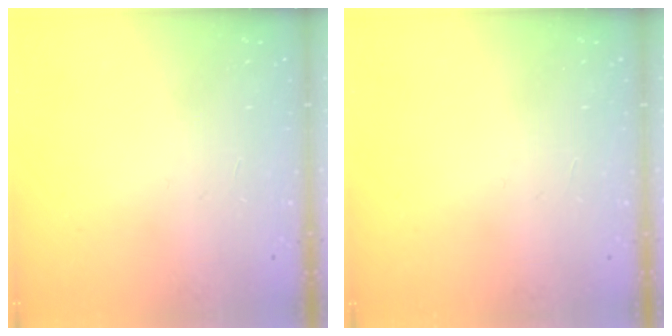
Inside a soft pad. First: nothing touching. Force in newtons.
{"total": 0.0}